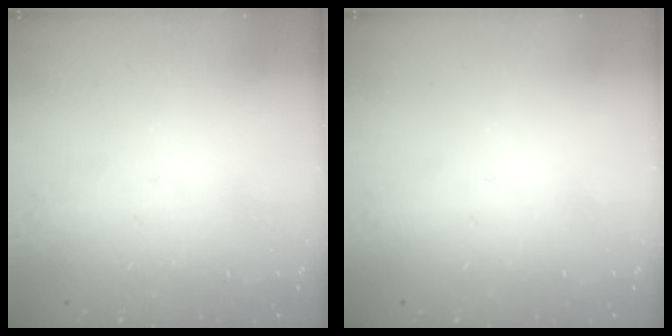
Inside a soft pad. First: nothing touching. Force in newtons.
{"total": 0.0}